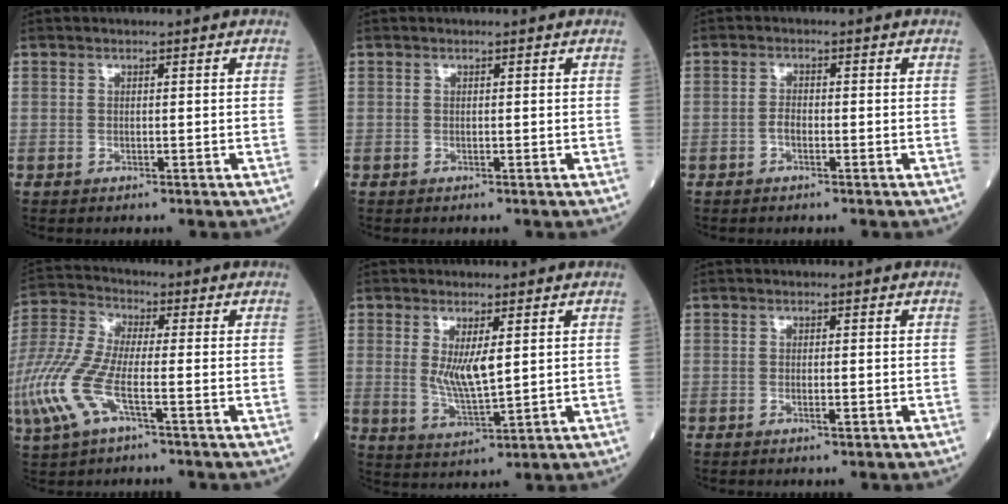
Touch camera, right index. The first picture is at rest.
{"total": 0.0}
{"total": 1.5, "force": [-0.5, 0.7, 1.2], "torque": [-0.019, 0.004, -0.008]}
{"total": 10.8, "force": [-3.5, 2.8, 9.8], "torque": [-0.241, -0.004, -0.075]}
{"total": 5.8, "force": [1.4, 1.3, 5.4], "torque": [-0.105, -0.013, 0.032]}
{"total": 1.1, "force": [-0.3, 0.2, 1.0], "torque": [-0.018, -0.002, -0.005]}